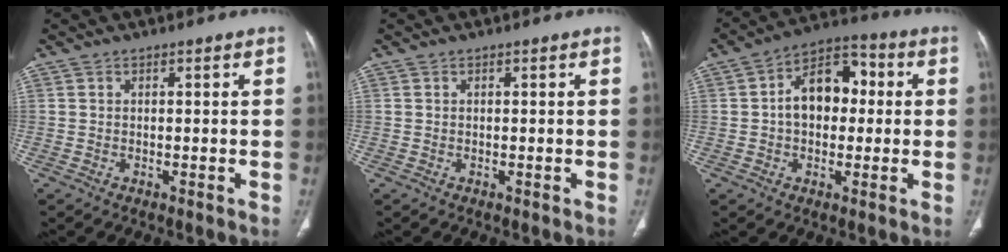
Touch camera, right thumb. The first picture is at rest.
{"total": 0.0}
{"total": 11.8, "force": [0.9, 8.0, 8.7], "torque": [-0.108, 0.032, 0.005]}